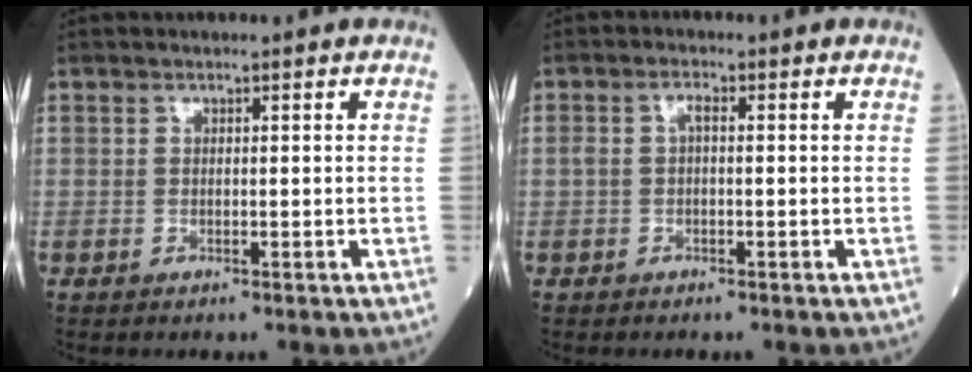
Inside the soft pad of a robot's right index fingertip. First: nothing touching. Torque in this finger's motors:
{"motor_torque": [0.43, 0.11, 0.17, 0.05]}